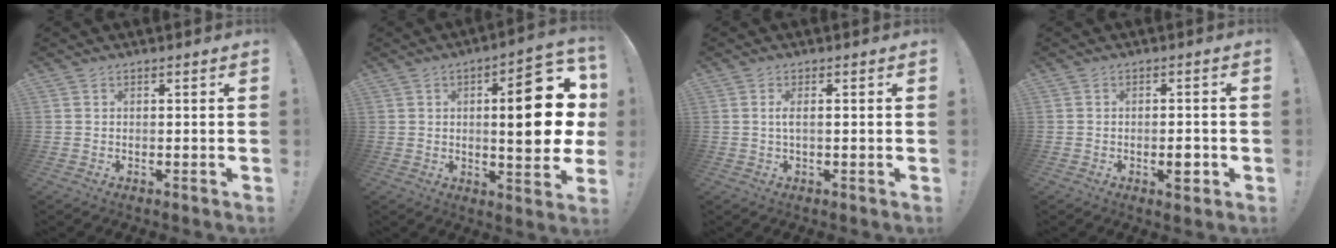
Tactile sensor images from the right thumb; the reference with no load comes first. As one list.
[{"total": 19.2, "force": [2.0, 6.0, 18.1], "torque": [-0.230, -0.009, 0.022]}, {"total": 2.5, "force": [0.0, 0.3, 2.5], "torque": [-0.063, 0.002, -0.003]}, {"total": 3.9, "force": [-1.6, 1.3, 3.3], "torque": [-0.040, 0.006, -0.028]}]